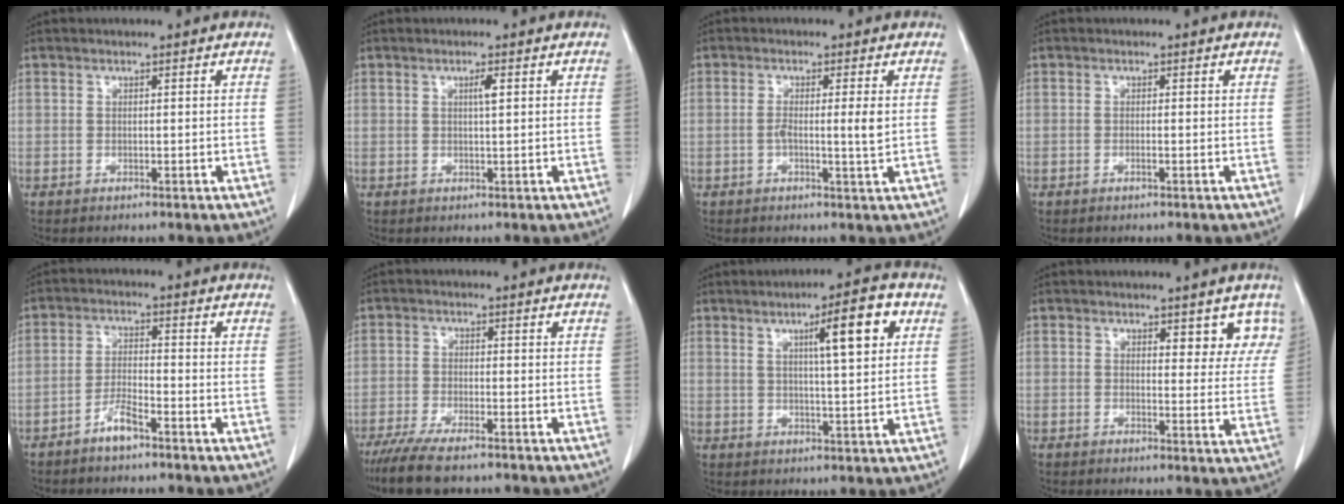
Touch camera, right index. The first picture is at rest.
{"total": 1.5, "force": [0.5, 0.0, 1.4], "torque": [-0.026, 0.001, 0.008]}
{"total": 3.6, "force": [0.0, -0.1, 3.6], "torque": [-0.069, -0.002, 0.003]}
{"total": 0.6, "force": [-0.3, 0.0, 0.5], "torque": [-0.013, 0.002, -0.002]}
{"total": 3.9, "force": [-2.9, 0.7, 2.6], "torque": [-0.052, 0.003, -0.055]}
{"total": 9.2, "force": [-7.4, 1.6, 5.2], "torque": [-0.085, -0.020, -0.119]}
{"total": 9.1, "force": [3.6, 0.5, 8.3], "torque": [-0.123, 0.006, 0.050]}
{"total": 5.4, "force": [3.7, 2.5, 2.9], "torque": [-0.009, -0.010, 0.035]}